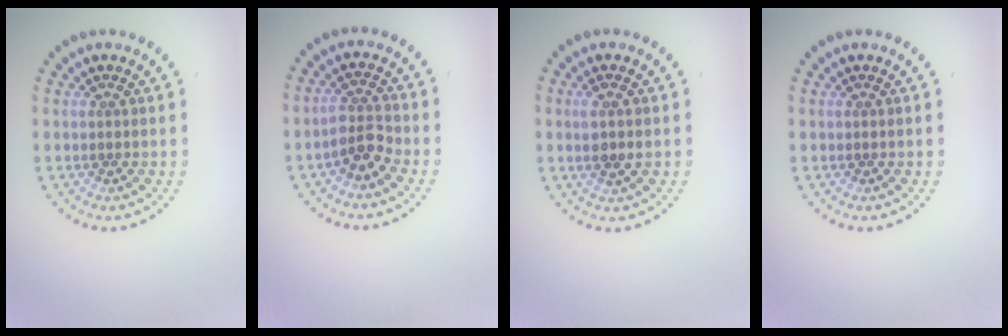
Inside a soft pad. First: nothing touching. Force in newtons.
{"total": 2.6, "press": 2.4, "slide": 1.2}
{"total": 2.0, "press": 1.9, "slide": 0.5}
{"total": 0.0}